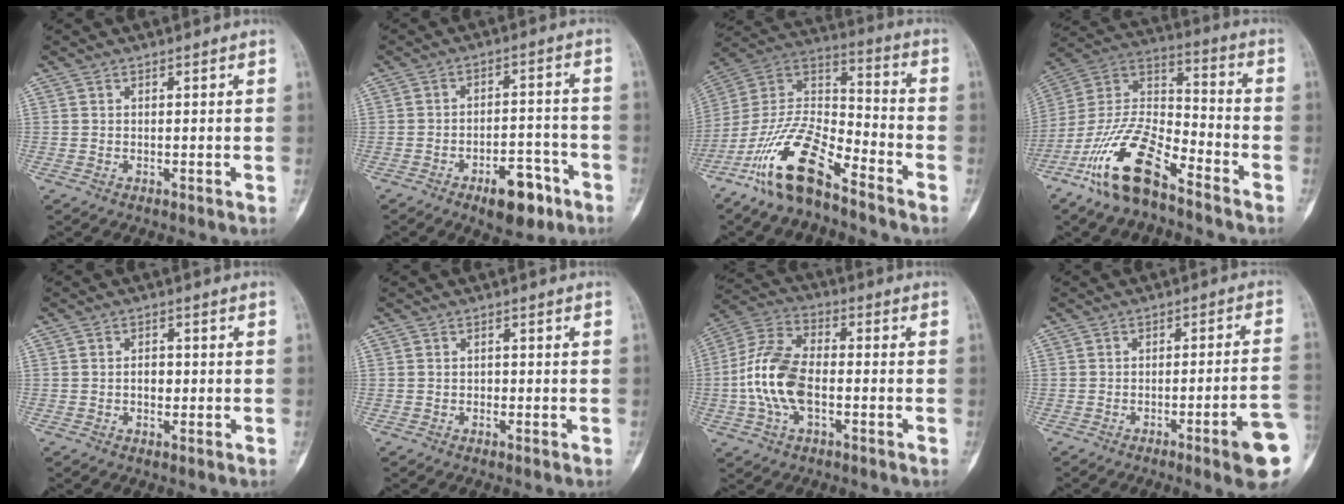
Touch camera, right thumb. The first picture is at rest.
{"total": 9.3, "force": [-5.4, 4.4, 6.2], "torque": [-0.065, 0.034, -0.076]}
{"total": 17.3, "force": [-11.6, 5.8, 11.4], "torque": [-0.211, 0.077, -0.223]}
{"total": 17.5, "force": [-11.3, 6.5, 11.7], "torque": [-0.222, 0.072, -0.217]}
{"total": 2.3, "force": [-0.2, 1.7, 1.6], "torque": [-0.016, 0.005, -0.005]}
{"total": 0.7, "force": [-0.2, 0.6, 0.2], "torque": [-0.002, 0.003, -0.004]}
{"total": 13.0, "force": [-2.1, 7.2, 10.6], "torque": [-0.225, 0.030, -0.044]}
{"total": 10.7, "force": [-4.4, 0.8, 9.7], "torque": [-0.119, 0.019, -0.059]}